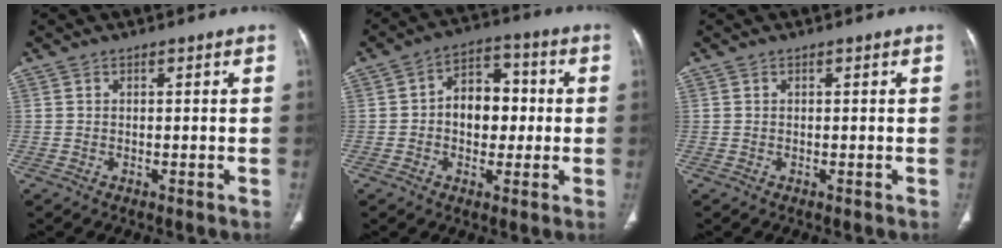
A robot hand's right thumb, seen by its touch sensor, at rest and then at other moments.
{"total": 9.7, "force": [0.0, 7.0, 6.8], "torque": [-0.060, 0.026, -0.010]}
{"total": 0.0}